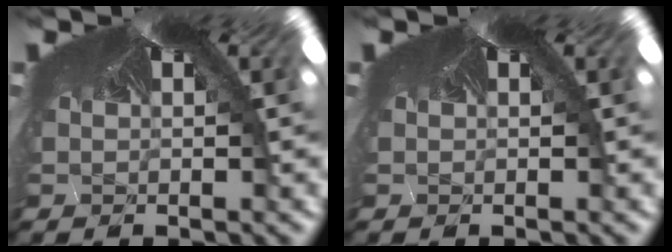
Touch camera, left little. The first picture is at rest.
{"total": 0.0}